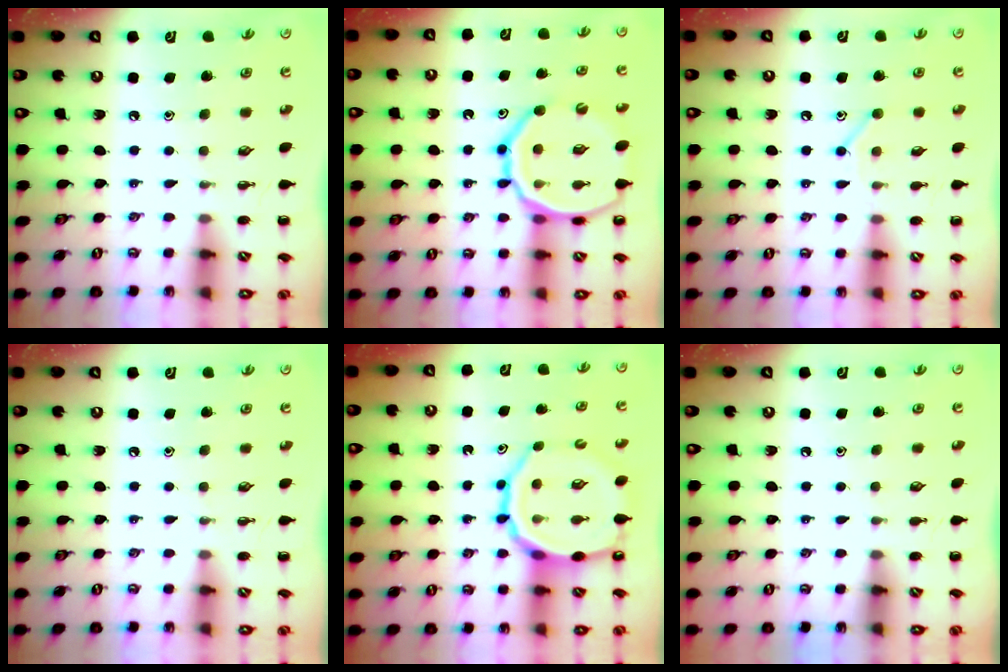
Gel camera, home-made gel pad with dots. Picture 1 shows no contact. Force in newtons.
{"total": 18.7, "press": 18.6, "slide": 2.3}
{"total": 7.4, "press": 7.2, "slide": 1.4}
{"total": 0.0}
{"total": 14.2, "press": 13.9, "slide": 2.7}
{"total": 0.9, "press": 0.9, "slide": 0.2}